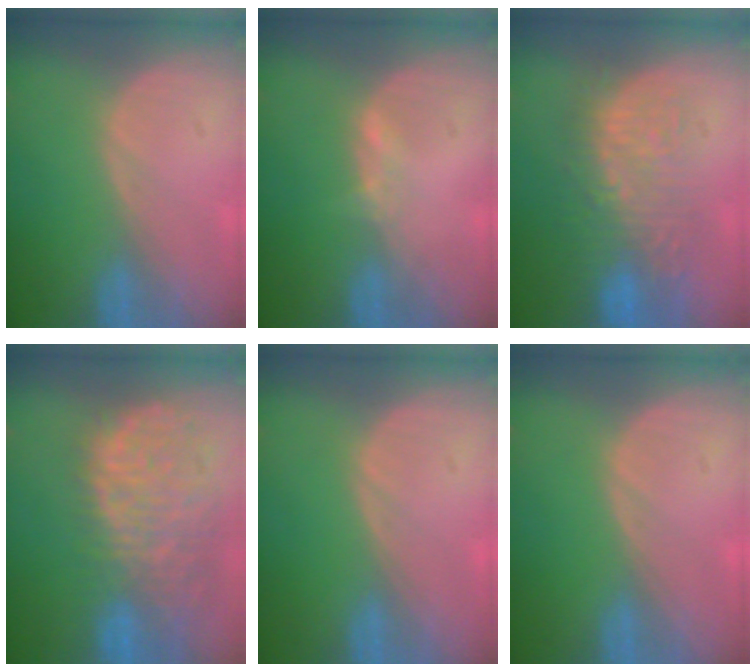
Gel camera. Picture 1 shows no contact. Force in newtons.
{"total": 1.1, "press": 1.1, "slide": 0.3}
{"total": 10.0, "press": 9.3, "slide": 3.8}
{"total": 13.5, "press": 11.1, "slide": 7.8}
{"total": 0.0}
{"total": 0.0}